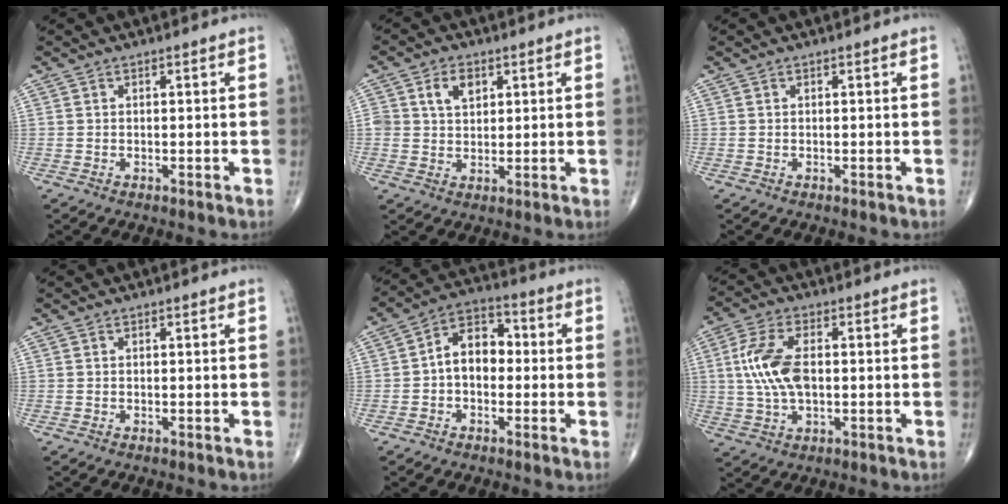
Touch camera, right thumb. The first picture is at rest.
{"total": 5.1, "force": [2.0, 3.6, 3.1], "torque": [-0.033, -0.007, 0.035]}
{"total": 0.0}
{"total": 0.0}
{"total": 8.8, "force": [-0.4, 6.0, 6.4], "torque": [-0.081, 0.032, -0.020]}
{"total": 10.3, "force": [0.7, 5.3, 8.8], "torque": [-0.190, 0.006, 0.015]}